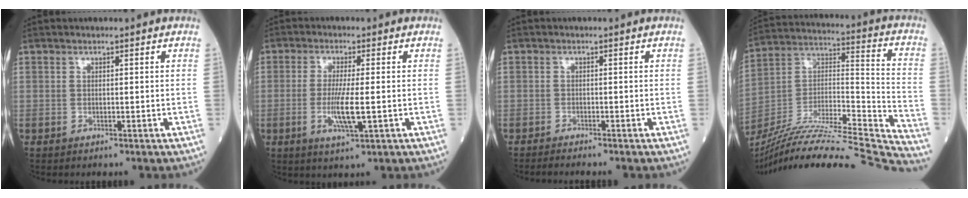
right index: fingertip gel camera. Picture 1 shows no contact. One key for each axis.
{"total": 6.0, "fx": -1.1, "fy": 0.2, "fz": 5.9, "tx": -0.119, "ty": -0.014, "tz": -0.021}
{"total": 2.3, "fx": -2.2, "fy": -0.3, "fz": 0.9, "tx": -0.017, "ty": -0.004, "tz": -0.035}
{"total": 30.7, "fx": -28.1, "fy": -0.9, "fz": 12.5, "tx": -0.179, "ty": -0.023, "tz": -0.441}